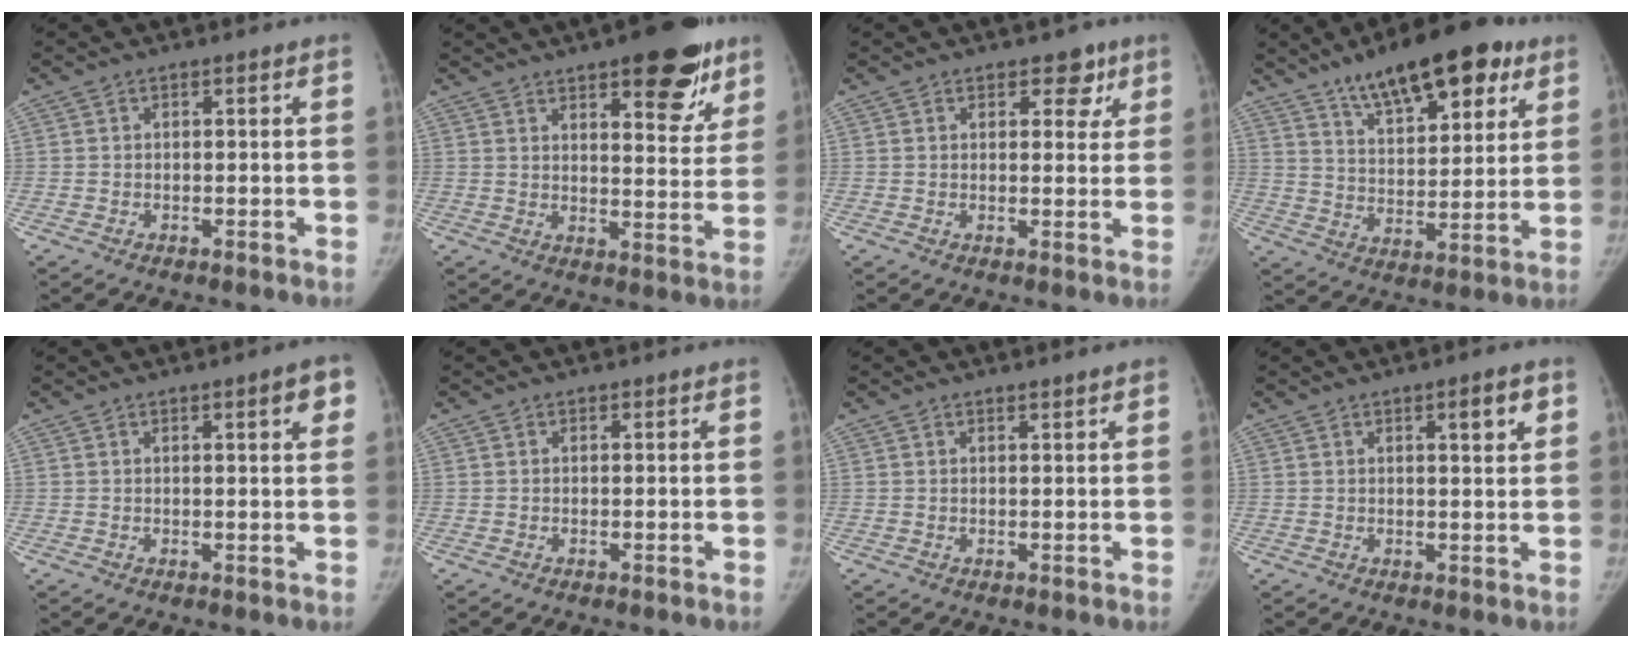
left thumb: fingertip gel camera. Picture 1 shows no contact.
{"total": 15.9, "force": [9.5, 5.7, 11.3], "torque": [-0.102, -0.044, 0.126]}
{"total": 4.5, "force": [2.6, 2.8, 2.5], "torque": [0.006, -0.008, 0.028]}
{"total": 18.2, "force": [11.3, 7.1, 12.4], "torque": [-0.152, -0.039, 0.182]}
{"total": 4.2, "force": [1.8, 0.8, 3.7], "torque": [-0.038, -0.003, 0.021]}
{"total": 0.0}
{"total": 0.8, "force": [0.7, 0.0, 0.5], "torque": [-0.002, -0.003, 0.012]}
{"total": 4.0, "force": [1.8, 0.9, 3.5], "torque": [-0.042, -0.008, 0.027]}